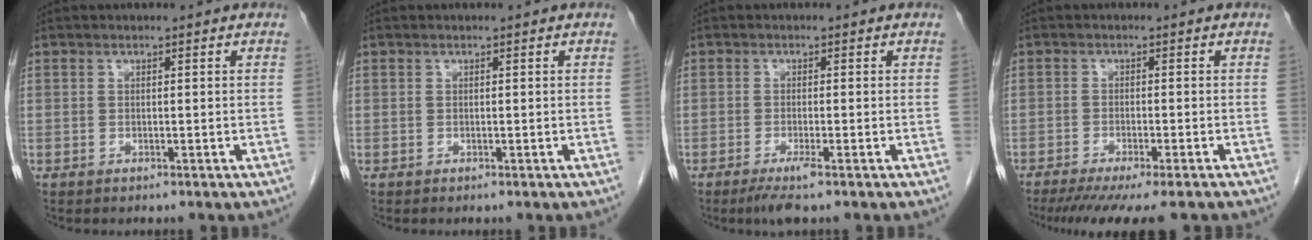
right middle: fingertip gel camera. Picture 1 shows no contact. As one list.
[{"total": 0.0}, {"total": 3.1, "force": [-1.9, -0.1, 2.4], "torque": [-0.043, -0.009, -0.035]}, {"total": 11.6, "force": [-9.8, 0.8, 6.2], "torque": [-0.077, -0.027, -0.139]}]